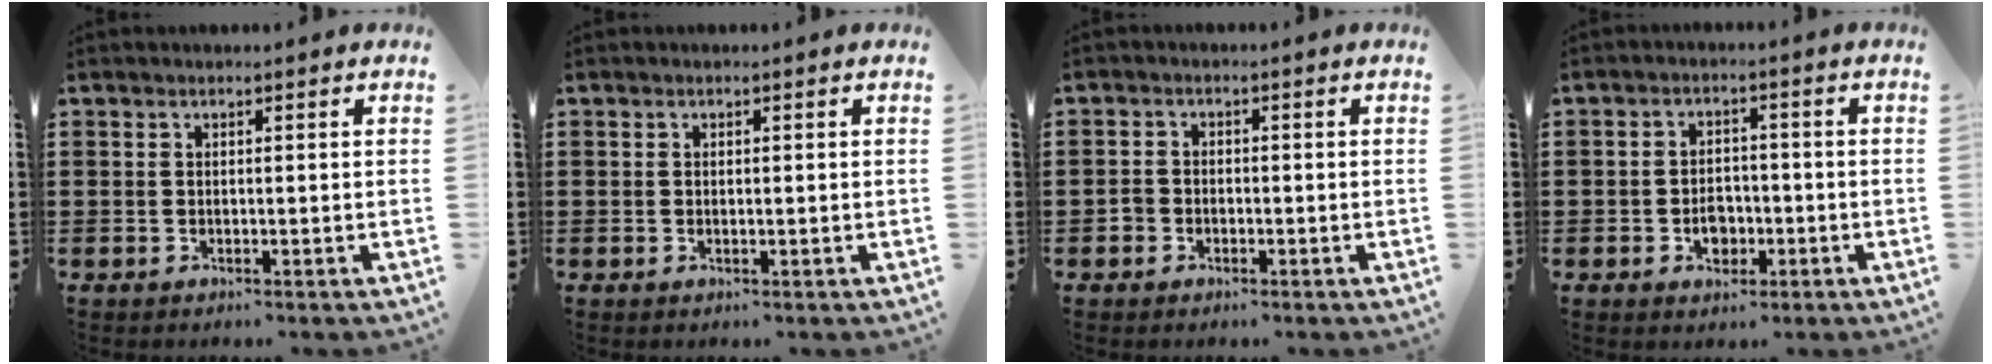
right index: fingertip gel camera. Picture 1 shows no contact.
{"total": 0.0}
{"total": 1.8, "force": [-0.9, 1.4, 0.6], "torque": [-0.022, 0.000, -0.021]}
{"total": 3.7, "force": [-1.2, 2.7, 2.2], "torque": [-0.028, -0.003, -0.026]}